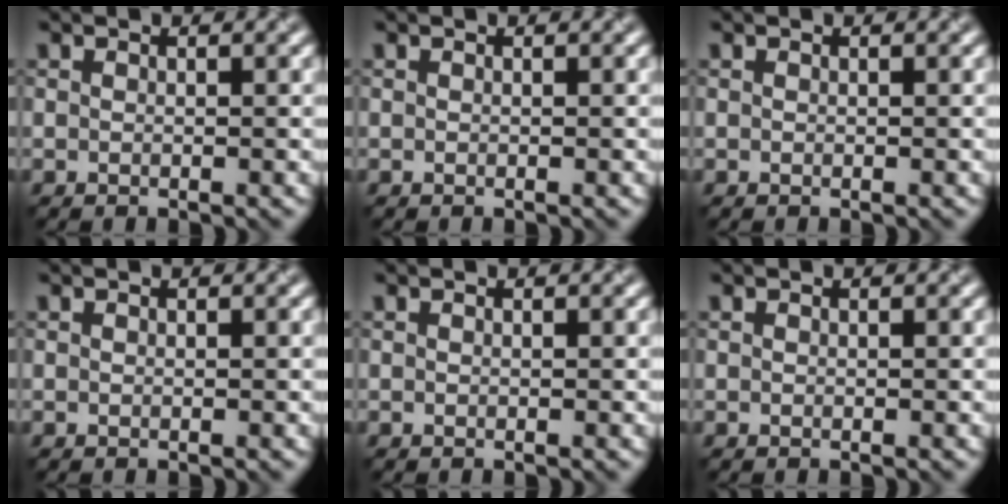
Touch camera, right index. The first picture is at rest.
{"total": 0.0}
{"total": 0.0}
{"total": 0.0}
{"total": 0.0}
{"total": 0.0}